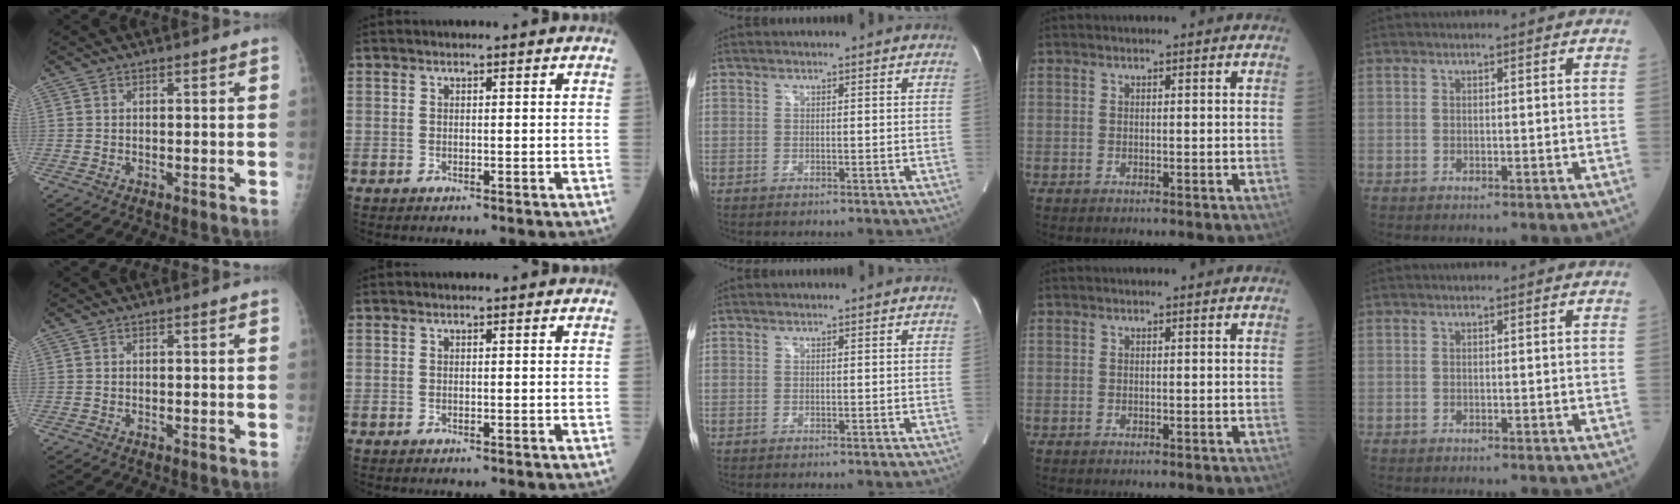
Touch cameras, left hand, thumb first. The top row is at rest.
{}